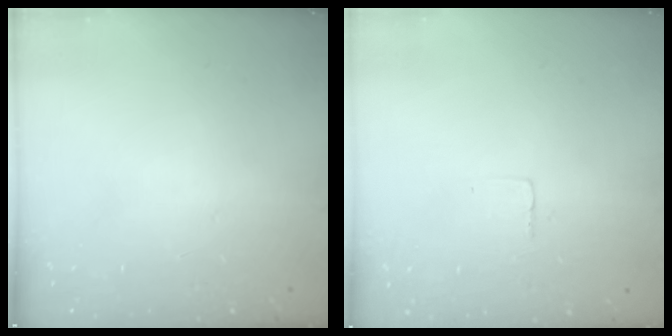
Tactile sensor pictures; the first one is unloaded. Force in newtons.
{"total": 1.9, "press": 1.9, "slide": 0.1}